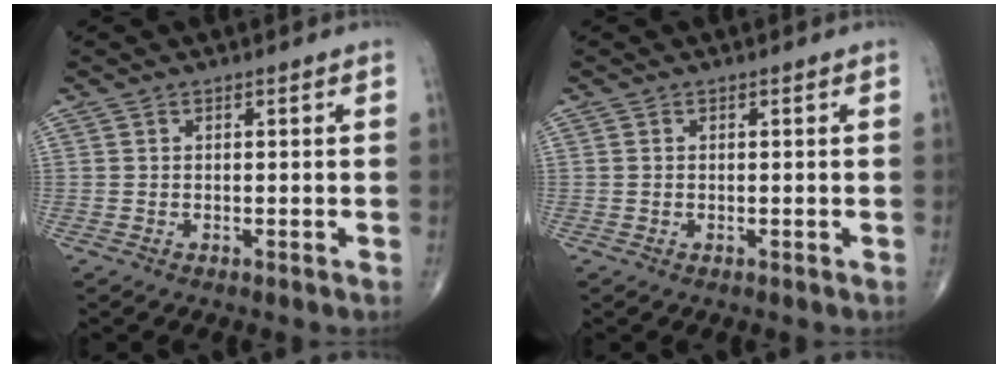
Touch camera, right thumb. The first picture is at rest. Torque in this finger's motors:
{"motor_torque": [-0.25, 0.04, -0.14, -0.02, -0.06]}